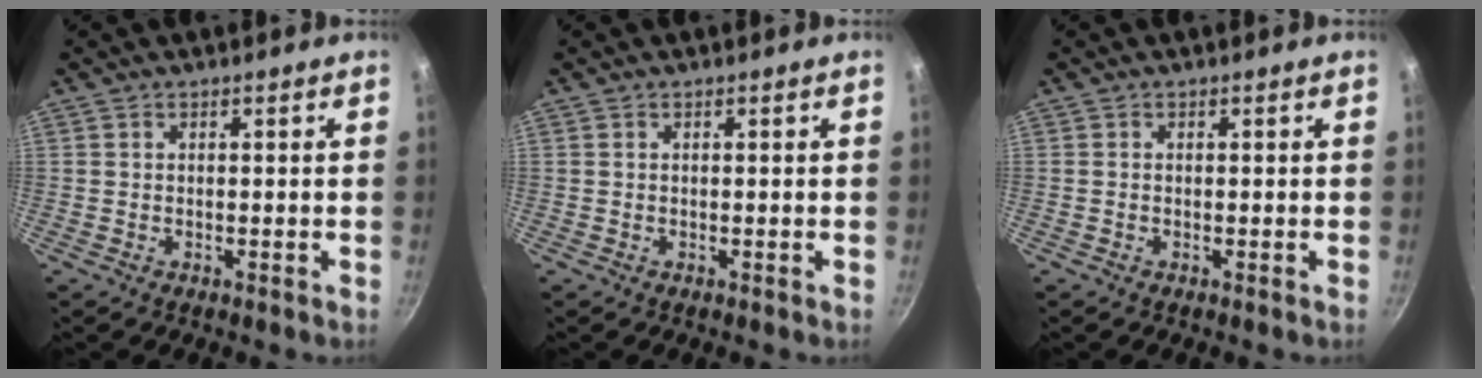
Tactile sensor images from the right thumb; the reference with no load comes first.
{"total": 0.0}
{"total": 0.0}